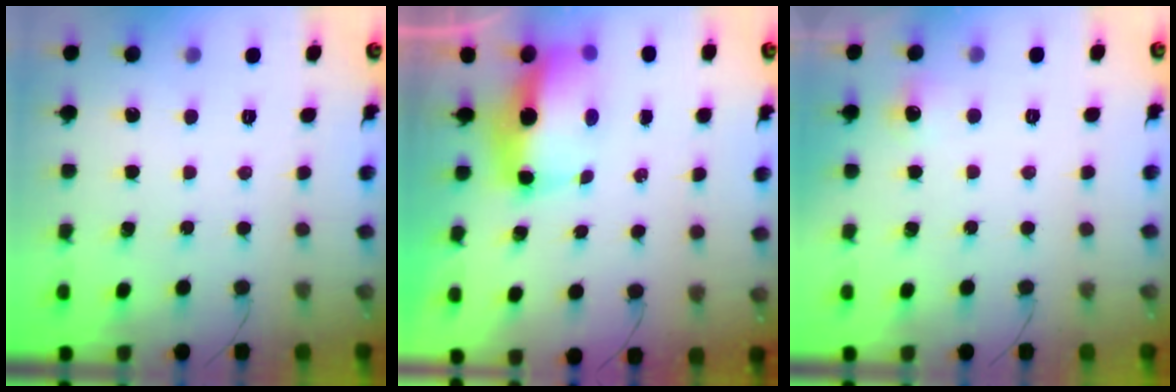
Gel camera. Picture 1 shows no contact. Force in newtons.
{"total": 14.9, "press": 10.6, "slide": 10.4}
{"total": 4.0, "press": 3.7, "slide": 1.6}